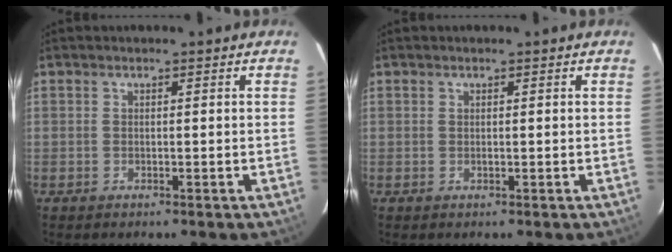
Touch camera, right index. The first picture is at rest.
{"total": 0.0}